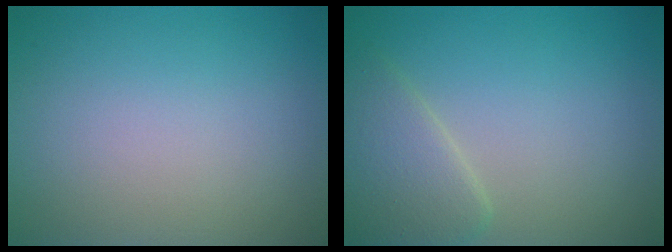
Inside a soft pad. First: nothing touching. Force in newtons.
{"total": 3.3, "press": 3.3, "slide": 0.3}